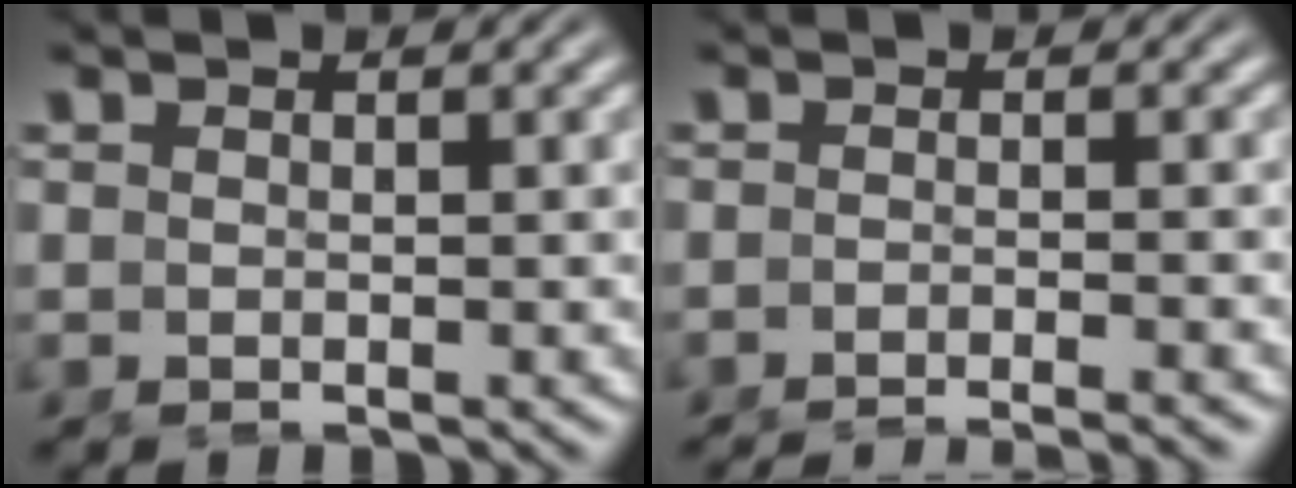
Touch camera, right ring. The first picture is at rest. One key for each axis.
{"total": 4.9, "fx": -4.8, "fy": 0.3, "fz": 1.1, "tx": -0.003, "ty": -0.010, "tz": -0.071}